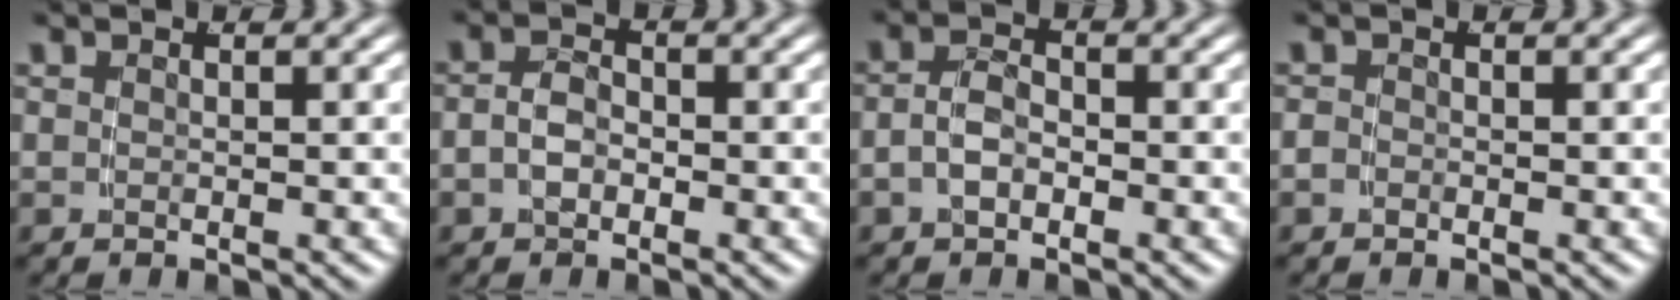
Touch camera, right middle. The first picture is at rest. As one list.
[{"total": 2.6, "force": [-1.0, 1.9, 1.6], "torque": [-0.039, -0.009, -0.014]}, {"total": 2.8, "force": [-1.2, 1.7, 1.8], "torque": [-0.044, -0.009, -0.017]}, {"total": 0.9, "force": [-0.8, 0.3, 0.1], "torque": [-0.006, -0.008, -0.012]}]